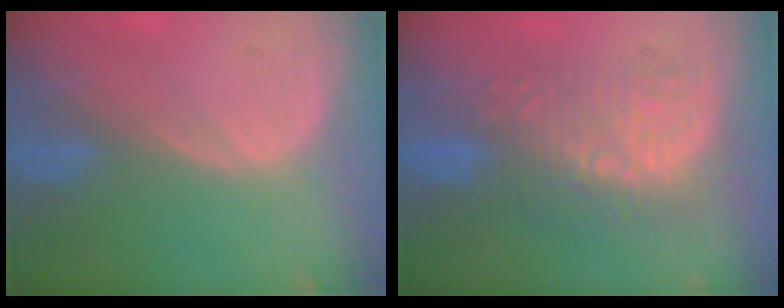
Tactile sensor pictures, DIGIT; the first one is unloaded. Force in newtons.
{"total": 8.9, "press": 8.6, "slide": 2.3}